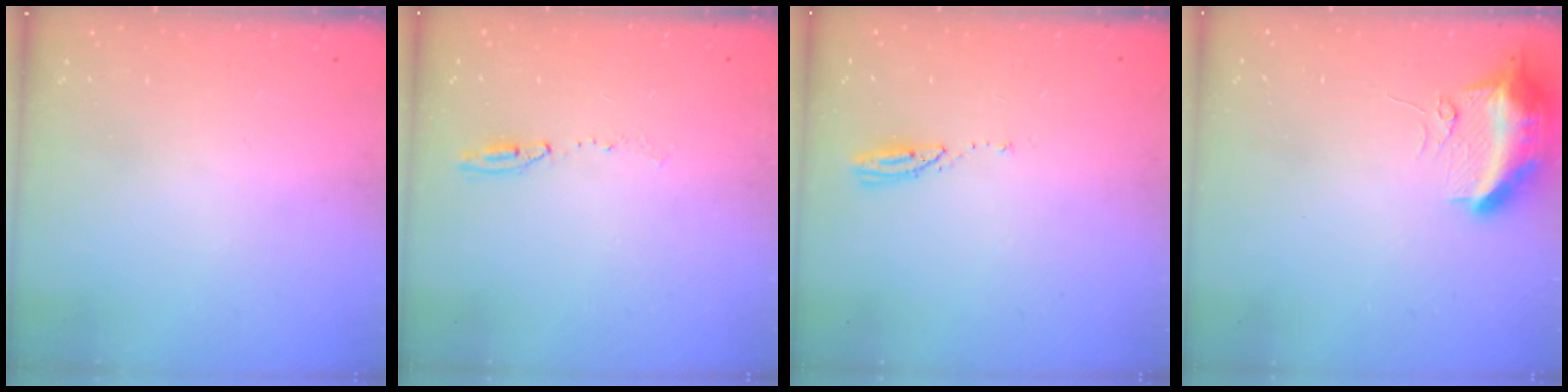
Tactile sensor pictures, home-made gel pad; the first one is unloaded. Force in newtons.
{"total": 5.7, "press": 5.7, "slide": 0.7}
{"total": 3.0, "press": 2.9, "slide": 0.3}
{"total": 12.3, "press": 10.8, "slide": 5.9}